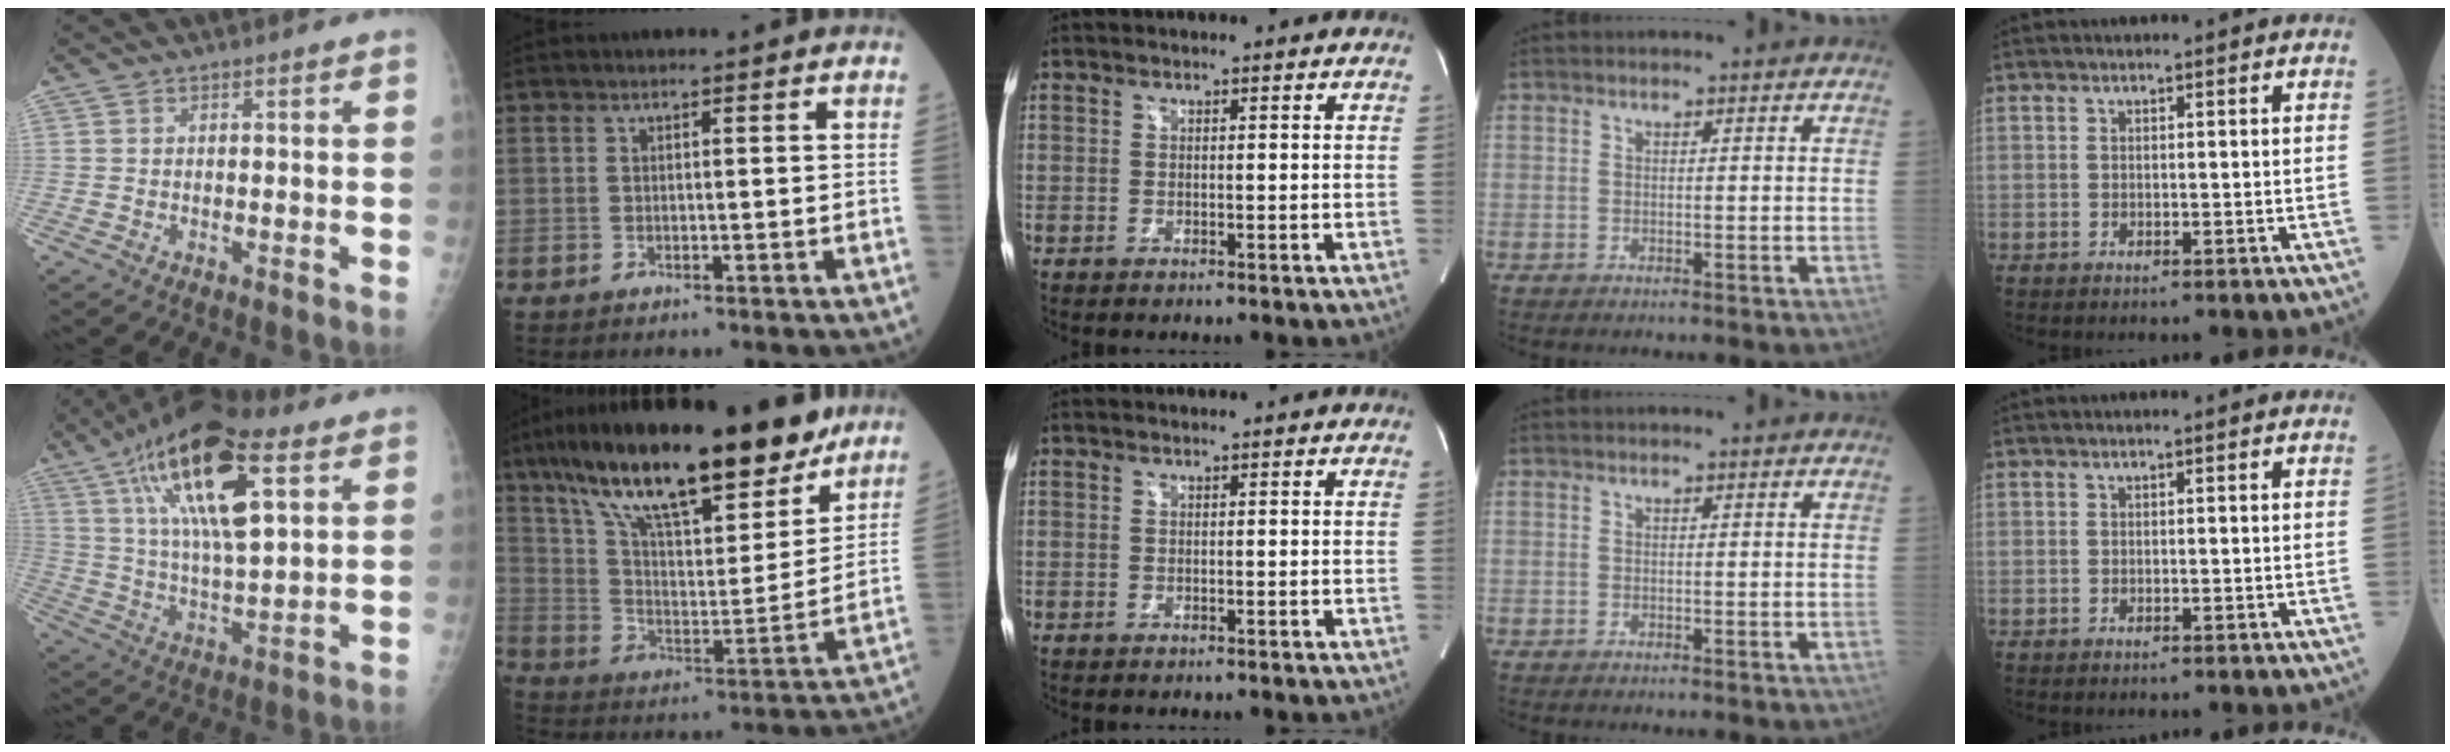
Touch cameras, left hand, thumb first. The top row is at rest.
{"thumb": {"total": 20.7, "force": [8.9, 7.7, 17.1], "torque": [-0.290, -0.017, 0.153]}, "index": {"total": 24.3, "force": [18.0, 5.9, 15.2], "torque": [-0.250, 0.023, 0.293]}}